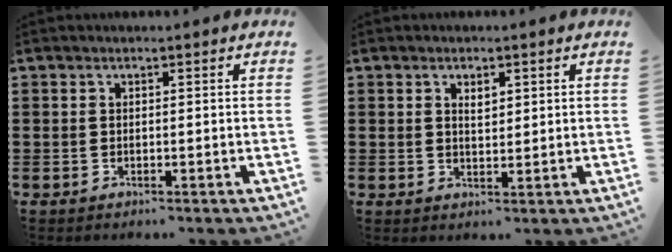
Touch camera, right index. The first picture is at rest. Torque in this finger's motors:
{"motor_torque": [0.10, 0.63, 0.02, 0.00]}